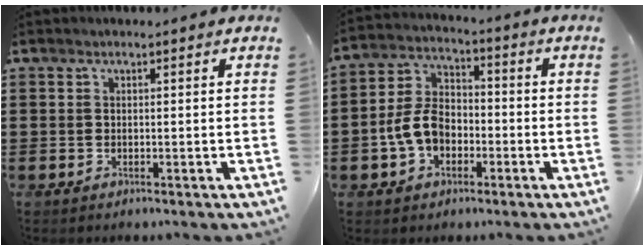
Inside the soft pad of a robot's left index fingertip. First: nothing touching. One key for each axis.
{"total": 7.5, "fx": -2.4, "fy": 5.3, "fz": 4.7, "tx": -0.120, "ty": 0.010, "tz": -0.053}